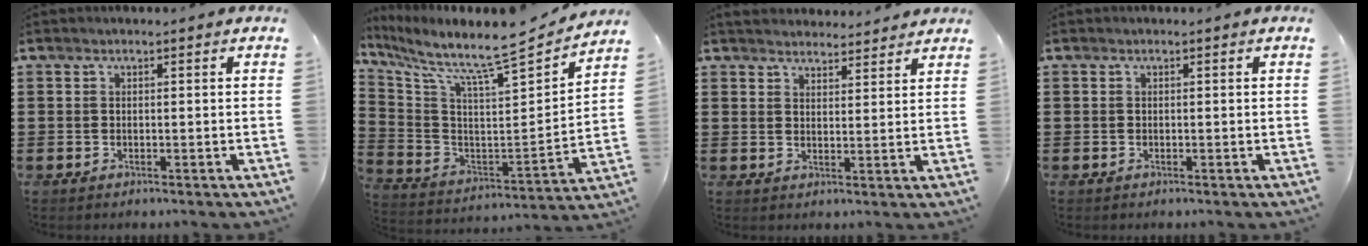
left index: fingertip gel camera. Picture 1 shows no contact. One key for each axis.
{"total": 8.6, "fx": 7.7, "fy": 0.5, "fz": 3.6, "tx": -0.094, "ty": -0.077, "tz": 0.117}
{"total": 3.4, "fx": 3.3, "fy": 0.5, "fz": 0.0, "tx": -0.010, "ty": -0.009, "tz": 0.063}
{"total": 0.0}